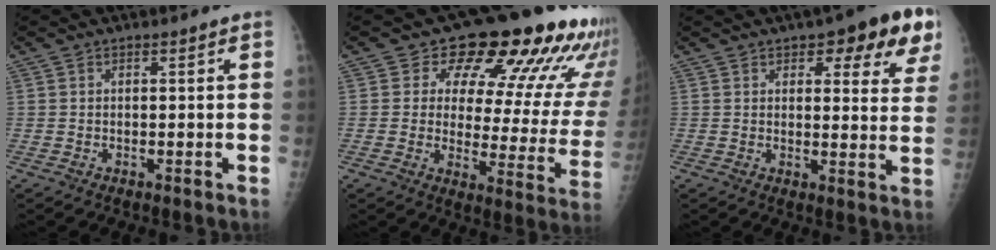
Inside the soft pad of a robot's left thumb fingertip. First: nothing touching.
{"total": 20.5, "force": [14.5, 8.5, 11.7], "torque": [-0.088, -0.078, 0.169]}
{"total": 12.1, "force": [6.6, 4.9, 8.9], "torque": [-0.054, -0.023, 0.078]}